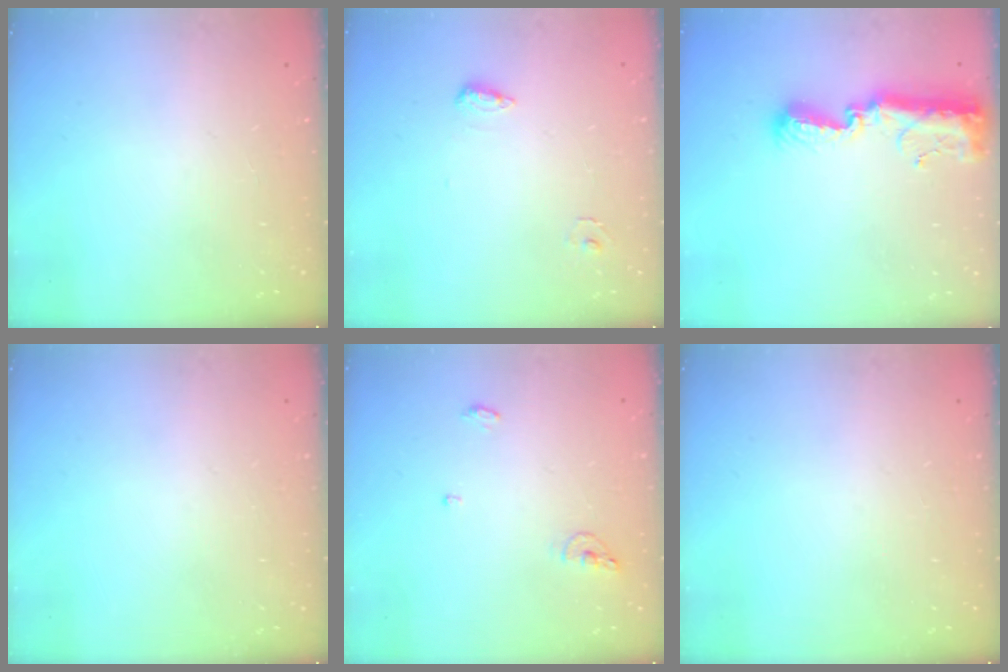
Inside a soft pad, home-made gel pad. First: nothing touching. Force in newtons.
{"total": 6.2, "press": 6.0, "slide": 1.2}
{"total": 11.5, "press": 11.4, "slide": 0.9}
{"total": 0.0}
{"total": 6.4, "press": 6.3, "slide": 1.5}
{"total": 0.0}